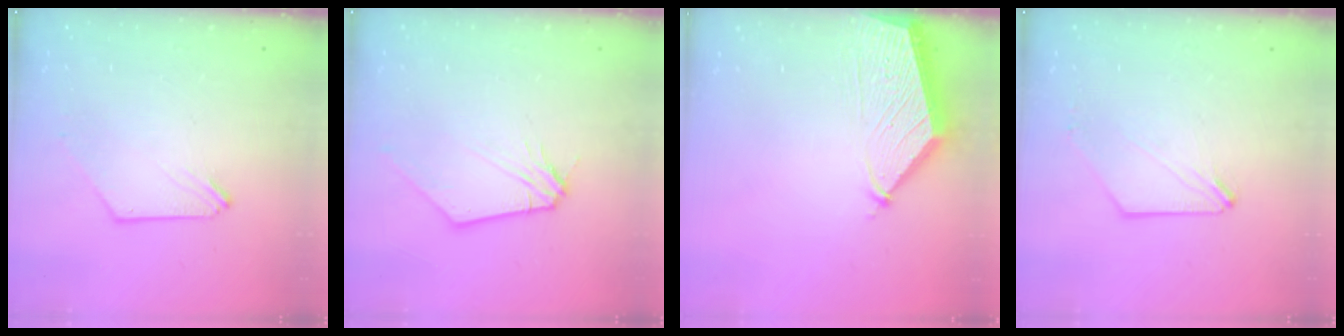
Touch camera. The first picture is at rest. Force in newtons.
{"total": 2.4, "press": 2.3, "slide": 0.4}
{"total": 5.8, "press": 5.8, "slide": 0.4}
{"total": 0.0}